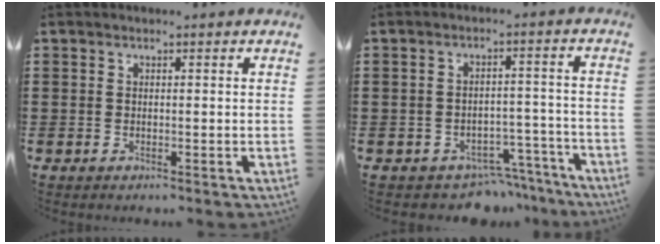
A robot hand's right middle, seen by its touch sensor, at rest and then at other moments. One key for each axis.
{"total": 4.2, "fx": -4.0, "fy": 1.2, "fz": 0.6, "tx": -0.014, "ty": 0.009, "tz": -0.080}